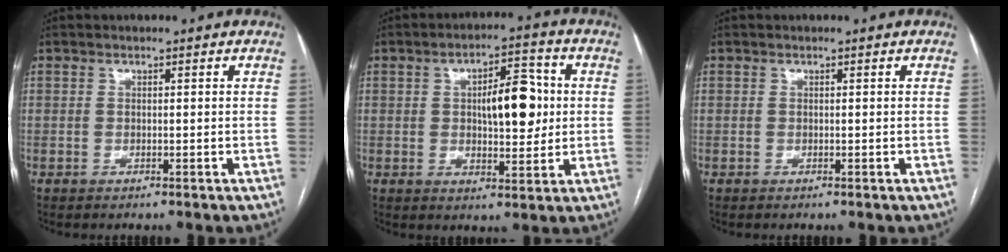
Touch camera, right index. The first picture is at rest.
{"total": 9.3, "force": [1.1, 3.5, 8.6], "torque": [-0.129, 0.014, 0.020]}
{"total": 0.0}